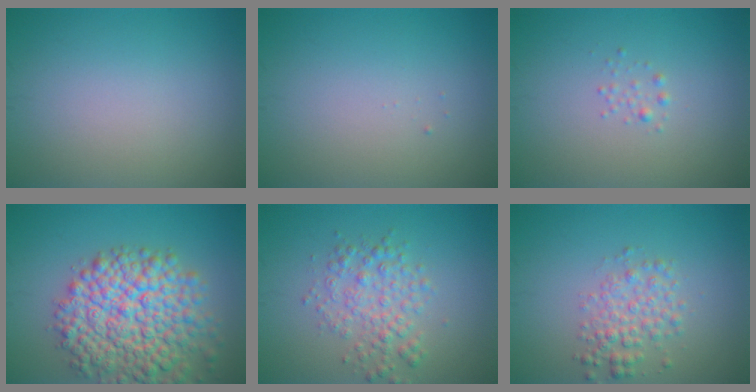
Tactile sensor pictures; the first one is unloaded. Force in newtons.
{"total": 0.0}
{"total": 0.7, "press": 0.7, "slide": 0.0}
{"total": 10.1, "press": 10.1, "slide": 0.5}
{"total": 3.3, "press": 3.3, "slide": 0.1}
{"total": 2.9, "press": 2.9, "slide": 0.1}